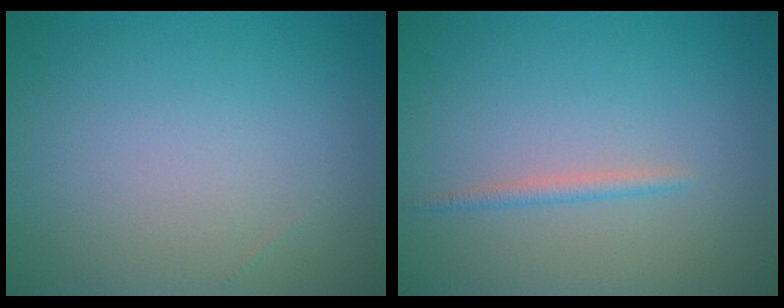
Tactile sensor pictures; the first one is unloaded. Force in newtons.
{"total": 1.0, "press": 1.0, "slide": 0.1}